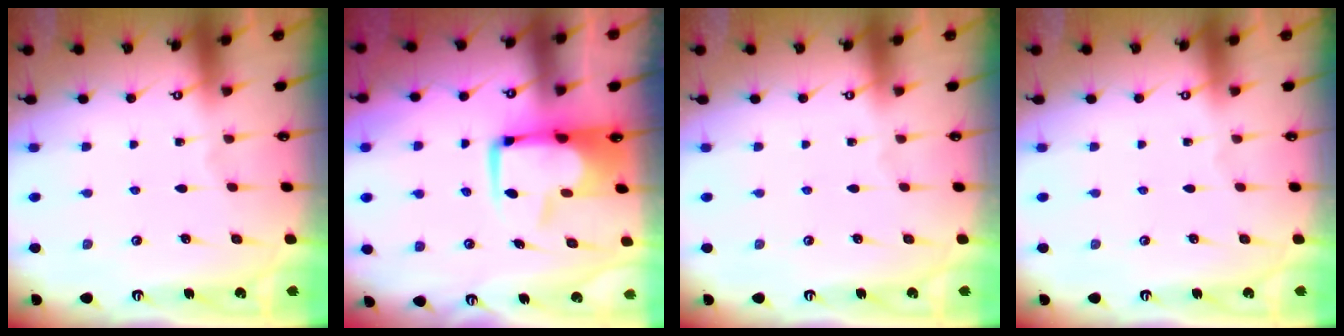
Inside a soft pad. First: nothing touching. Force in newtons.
{"total": 8.3, "press": 8.1, "slide": 1.4}
{"total": 0.0}
{"total": 0.0}